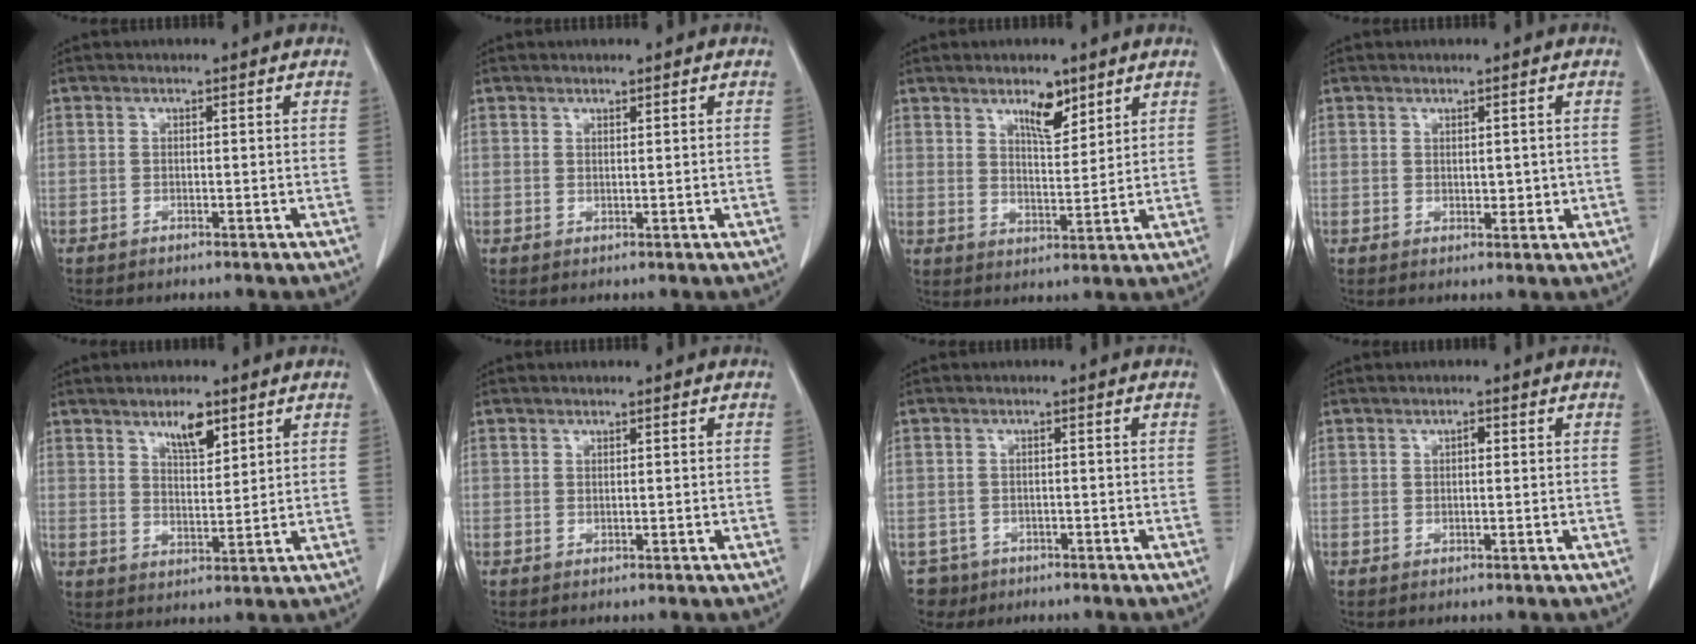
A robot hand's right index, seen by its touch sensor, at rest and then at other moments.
{"total": 0.6, "force": [0.6, 0.2, 0.3], "torque": [-0.006, -0.005, 0.010]}
{"total": 5.9, "force": [3.8, 2.1, 3.9], "torque": [-0.067, -0.005, 0.066]}
{"total": 2.5, "force": [0.2, 1.5, 2.0], "torque": [-0.030, -0.001, 0.009]}
{"total": 5.7, "force": [3.6, 2.0, 4.0], "torque": [-0.071, -0.002, 0.062]}
{"total": 0.0}
{"total": 4.2, "force": [-2.2, 3.6, -0.2], "torque": [0.002, 0.007, -0.037]}
{"total": 1.4, "force": [0.3, 0.7, 1.1], "torque": [-0.021, 0.003, 0.004]}